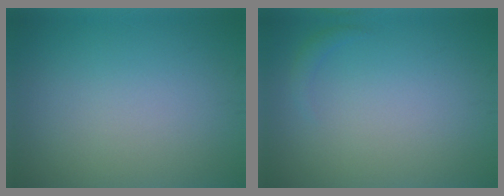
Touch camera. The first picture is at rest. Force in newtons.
{"total": 0.8, "press": 0.8, "slide": 0.1}